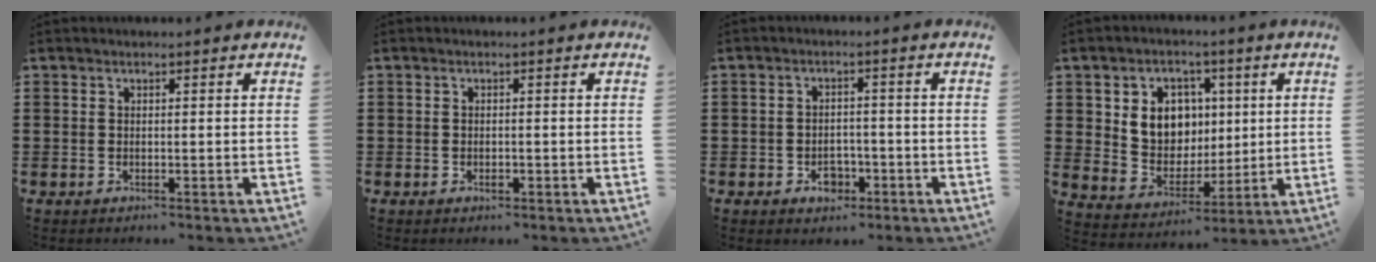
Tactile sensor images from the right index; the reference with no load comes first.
{"total": 0.8, "force": [-0.4, 0.4, 0.5], "torque": [-0.012, -0.005, -0.005]}
{"total": 3.4, "force": [-1.7, 2.3, 1.9], "torque": [-0.038, 0.001, -0.032]}
{"total": 8.3, "force": [2.2, 7.2, 3.4], "torque": [-0.079, 0.006, 0.039]}